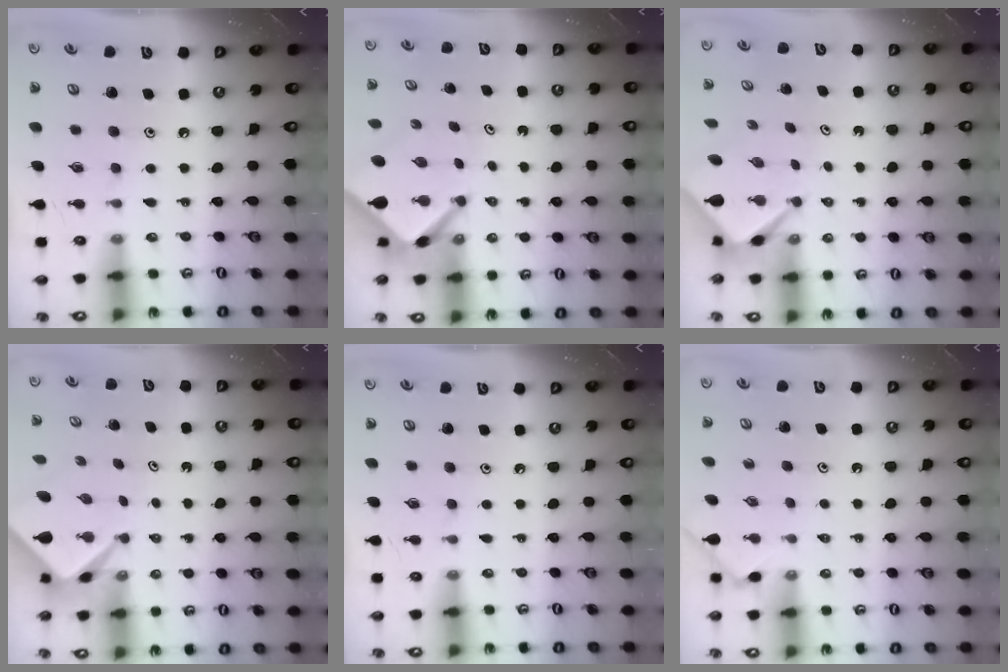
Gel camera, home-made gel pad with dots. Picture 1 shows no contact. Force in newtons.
{"total": 3.8, "press": 3.8, "slide": 0.2}
{"total": 2.6, "press": 2.6, "slide": 0.1}
{"total": 2.1, "press": 2.1, "slide": 0.3}
{"total": 0.0}
{"total": 0.5, "press": 0.5, "slide": 0.2}